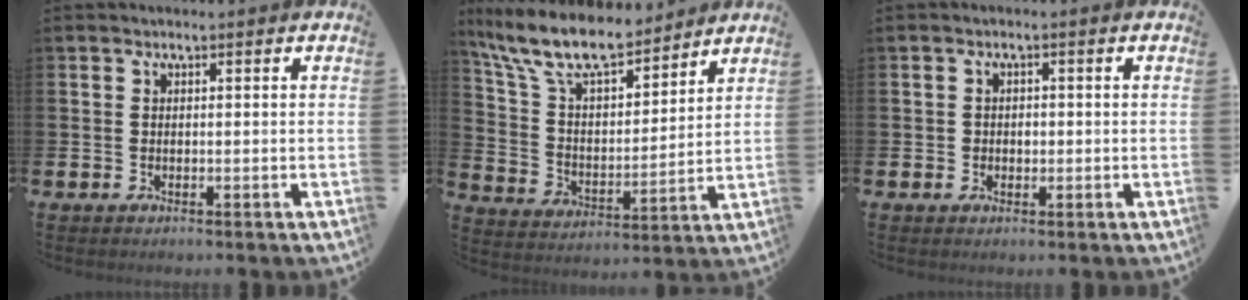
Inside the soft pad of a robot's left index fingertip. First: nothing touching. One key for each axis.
{"total": 10.8, "fx": 9.3, "fy": 2.9, "fz": 4.6, "tx": -0.135, "ty": -0.048, "tz": 0.166}
{"total": 1.3, "fx": 0.0, "fy": 1.1, "fz": 0.5, "tx": -0.004, "ty": 0.005, "tz": -0.005}